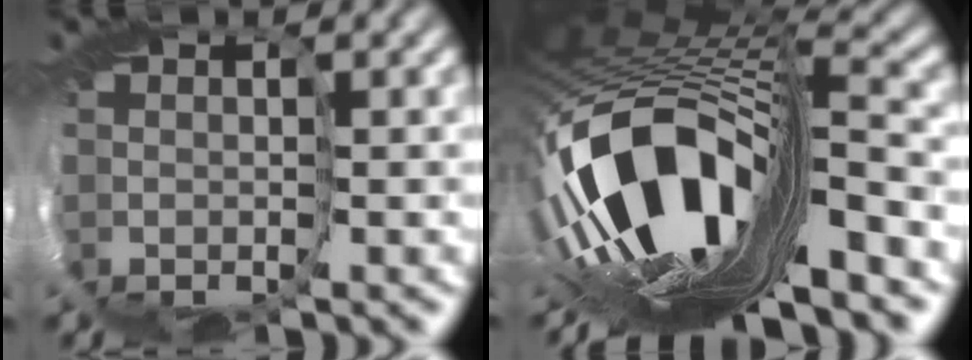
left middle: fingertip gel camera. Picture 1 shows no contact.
{"total": 12.7, "force": [-5.2, 3.3, 11.1], "torque": [-0.250, -0.017, -0.078]}